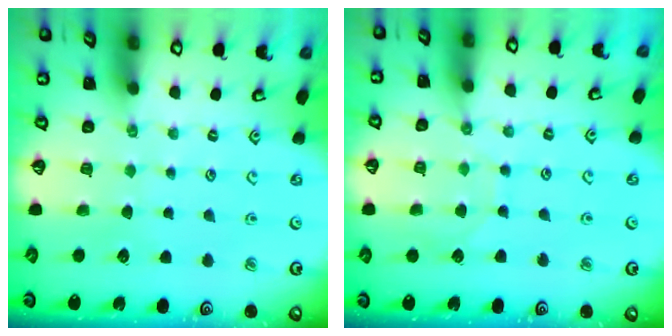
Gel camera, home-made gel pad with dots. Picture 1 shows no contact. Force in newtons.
{"total": 6.3, "press": 6.3, "slide": 0.5}